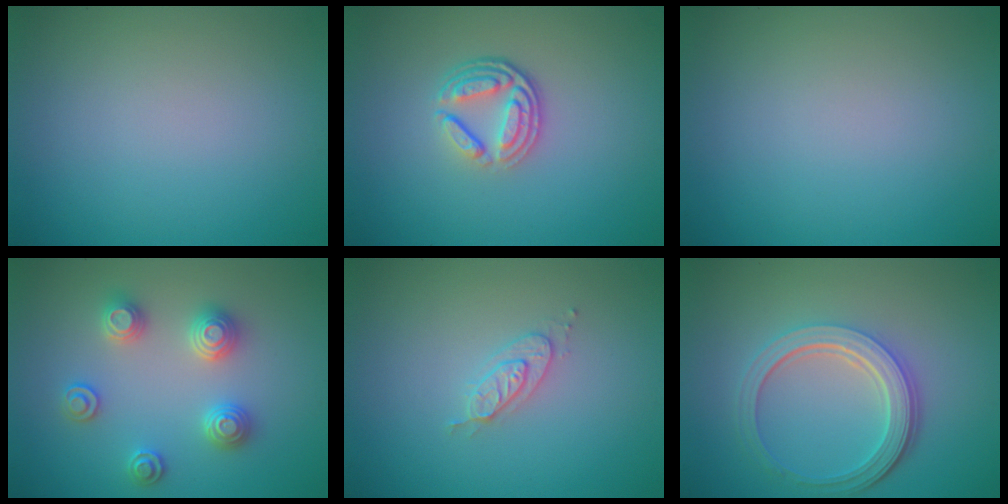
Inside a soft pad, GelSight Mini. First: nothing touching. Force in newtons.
{"total": 4.0, "press": 2.9, "slide": 2.7}
{"total": 0.0}
{"total": 3.2, "press": 3.2, "slide": 0.4}
{"total": 2.0, "press": 2.0, "slide": 0.4}
{"total": 5.1, "press": 3.8, "slide": 3.4}